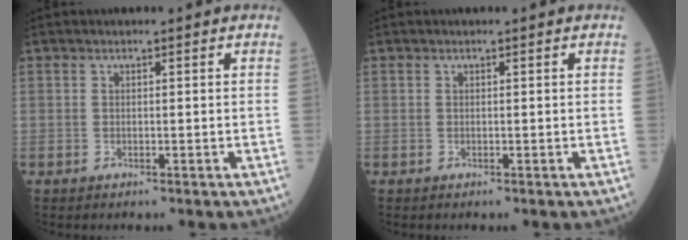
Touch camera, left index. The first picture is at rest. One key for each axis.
{"total": 0.0}